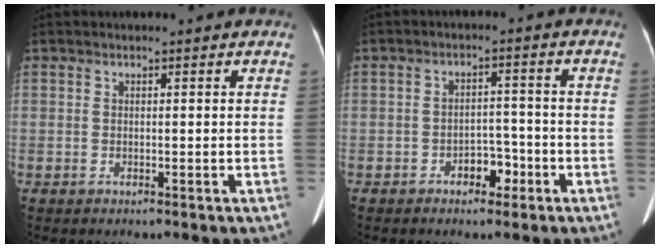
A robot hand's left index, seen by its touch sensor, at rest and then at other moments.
{"total": 3.8, "force": [-2.2, 2.1, 2.2], "torque": [-0.029, 0.013, -0.033]}